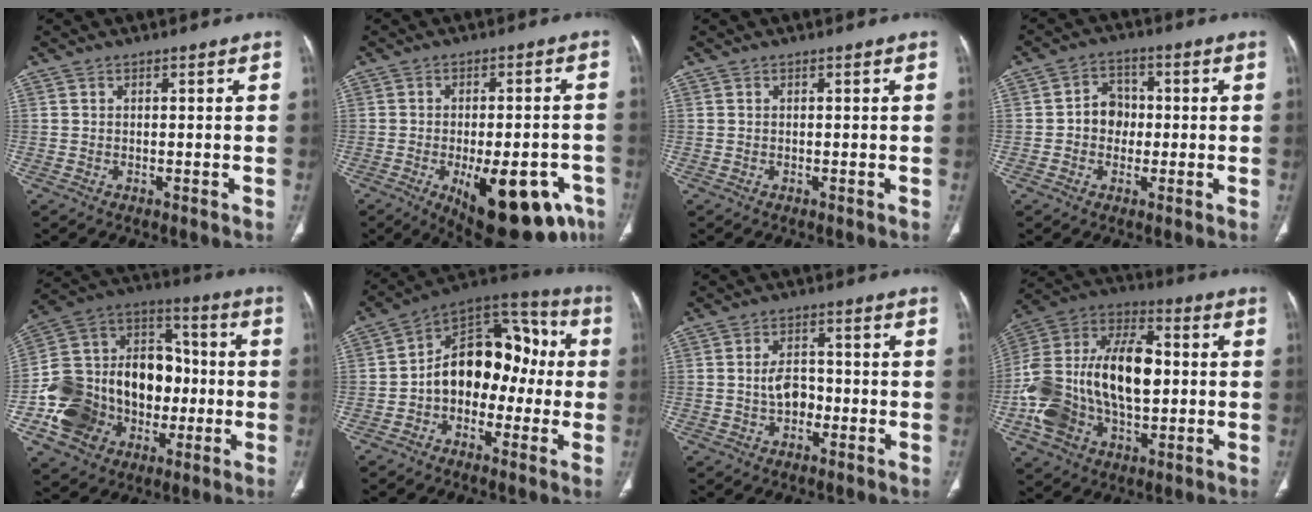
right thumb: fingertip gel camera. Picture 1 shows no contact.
{"total": 20.4, "force": [-8.9, 8.6, 16.1], "torque": [-0.154, 0.011, -0.106]}
{"total": 0.0}
{"total": 5.9, "force": [-0.3, 5.1, 3.0], "torque": [-0.017, 0.015, -0.014]}
{"total": 26.1, "force": [-4.8, 20.3, 15.7], "torque": [-0.255, 0.066, -0.063]}
{"total": 16.9, "force": [-1.4, 11.6, 12.1], "torque": [-0.133, 0.057, -0.037]}
{"total": 5.0, "force": [-0.9, 3.4, 3.4], "torque": [-0.051, 0.019, -0.018]}
{"total": 26.3, "force": [-0.9, 16.1, 20.7], "torque": [-0.397, 0.027, -0.010]}